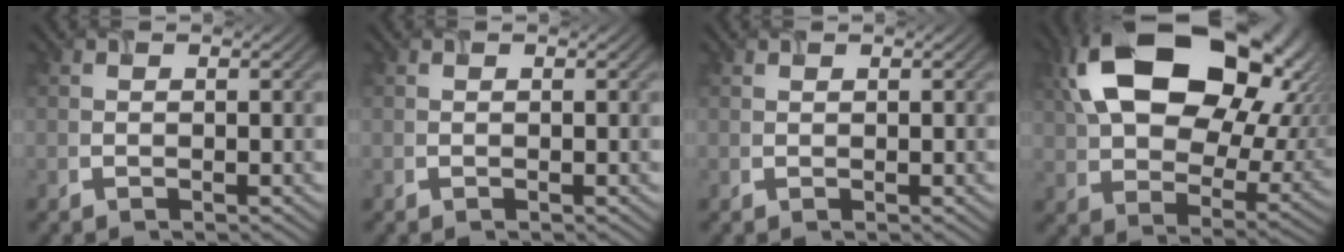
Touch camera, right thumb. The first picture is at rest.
{"total": 0.0}
{"total": 0.0}
{"total": 21.0, "force": [7.6, 13.1, 14.6], "torque": [-0.299, 0.015, 0.144]}